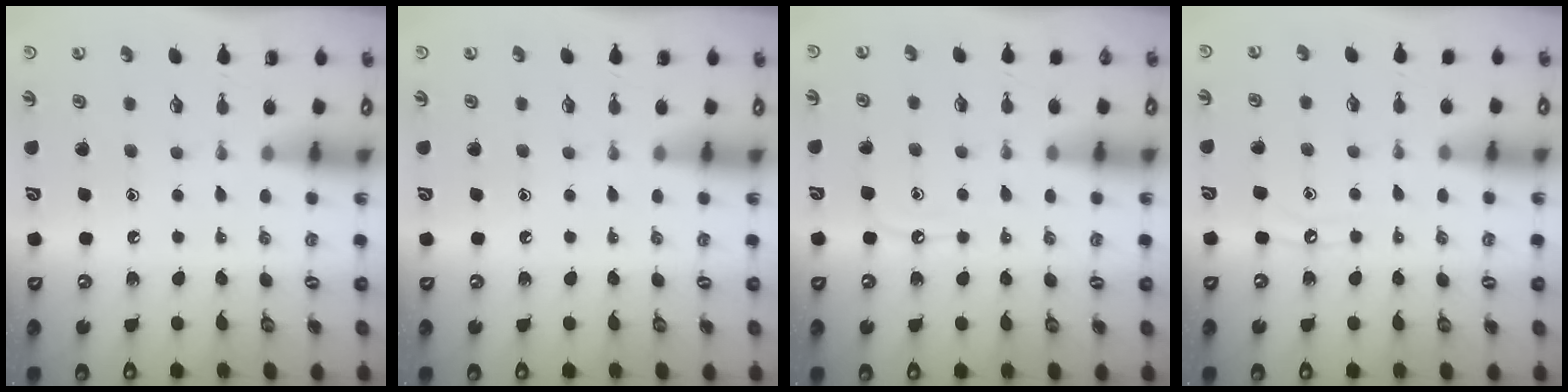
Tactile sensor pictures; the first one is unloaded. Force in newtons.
{"total": 0.0}
{"total": 5.4, "press": 5.4, "slide": 0.3}
{"total": 4.9, "press": 4.9, "slide": 0.5}